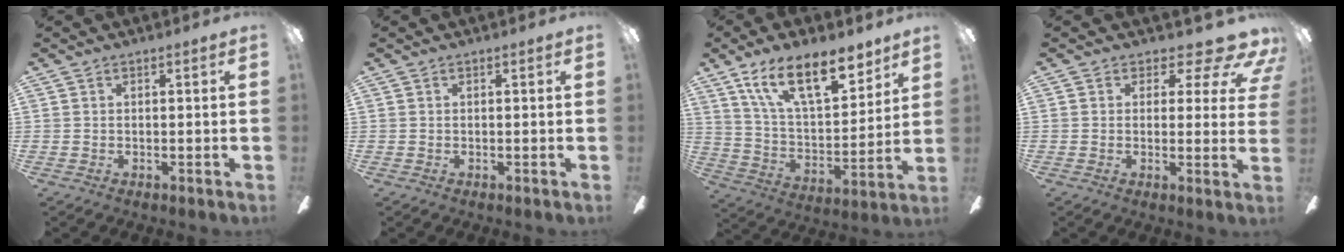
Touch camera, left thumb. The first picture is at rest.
{"total": 0.0}
{"total": 19.0, "force": [12.8, 8.2, 11.3], "torque": [-0.190, -0.068, 0.224]}
{"total": 8.8, "force": [5.8, 3.8, 5.4], "torque": [-0.058, -0.043, 0.101]}